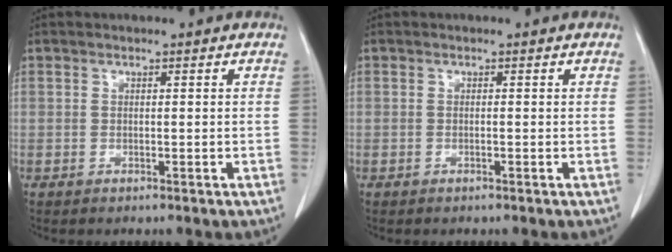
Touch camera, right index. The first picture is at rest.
{"total": 0.0}